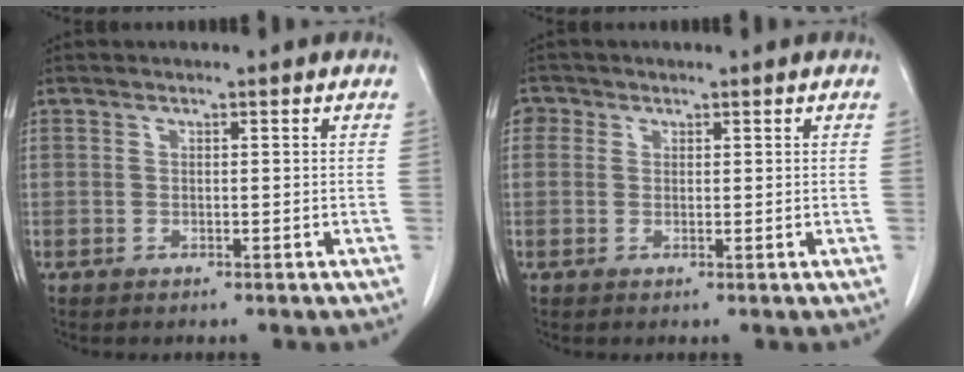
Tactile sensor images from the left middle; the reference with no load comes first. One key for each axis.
{"total": 1.7, "fx": 0.7, "fy": 1.5, "fz": 0.4, "tx": 0.001, "ty": 0.003, "tz": 0.008}